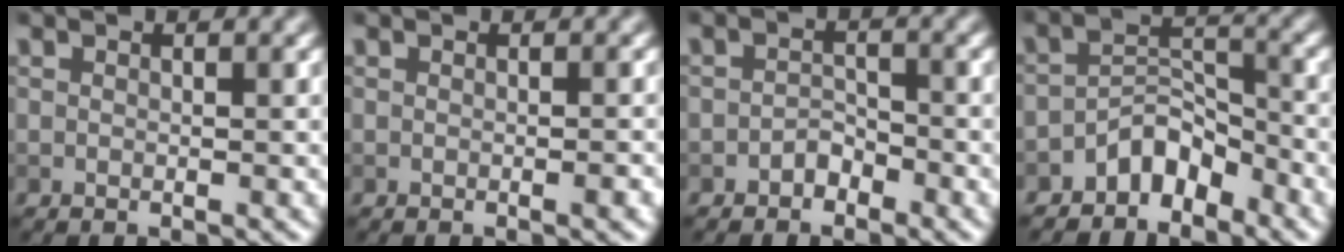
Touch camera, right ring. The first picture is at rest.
{"total": 0.7, "force": [-0.3, 0.1, 0.7], "torque": [-0.009, 0.001, -0.004]}
{"total": 1.4, "force": [-1.1, 0.9, 0.5], "torque": [-0.006, 0.007, -0.020]}
{"total": 3.6, "force": [-2.8, 1.8, 1.5], "torque": [-0.018, 0.017, -0.054]}